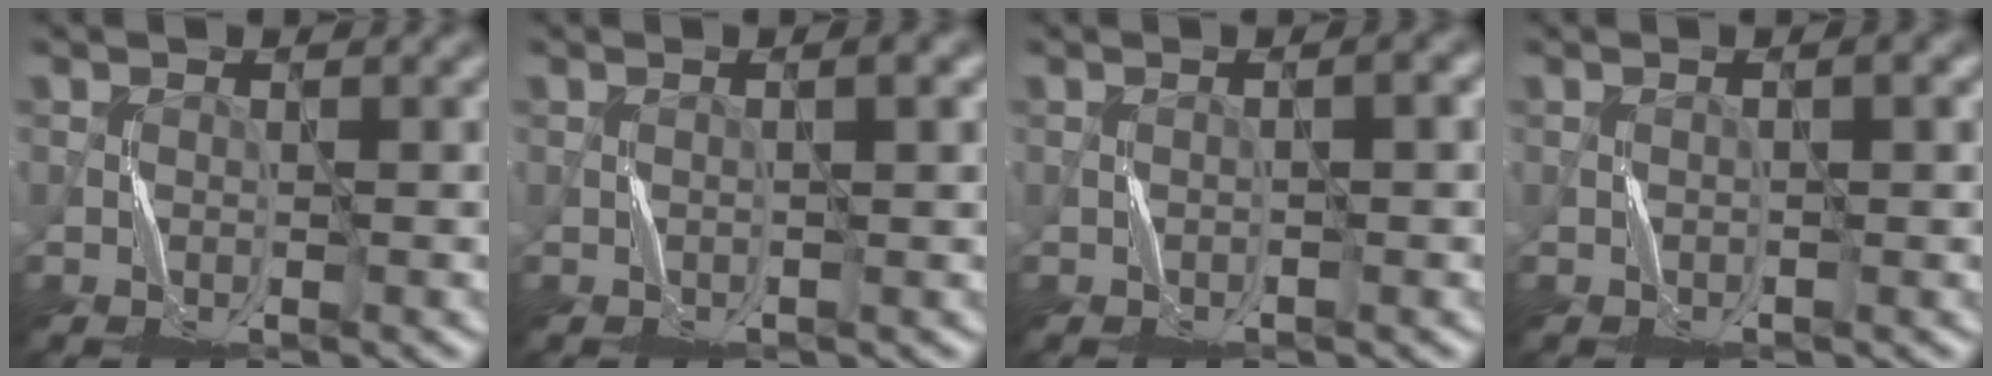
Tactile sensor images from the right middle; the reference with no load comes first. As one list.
[{"total": 1.5, "force": [0.8, 0.0, 1.2], "torque": [-0.011, 0.001, 0.006]}, {"total": 1.5, "force": [0.5, 0.1, 1.4], "torque": [-0.016, 0.002, 0.002]}, {"total": 1.0, "force": [0.5, -0.1, 0.9], "torque": [-0.012, 0.004, 0.004]}]